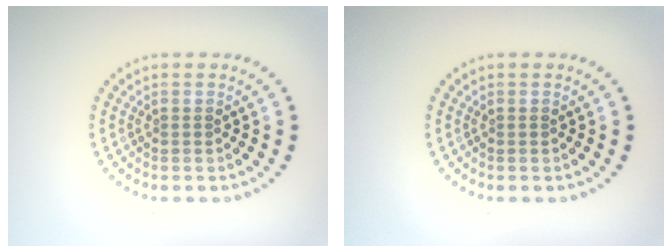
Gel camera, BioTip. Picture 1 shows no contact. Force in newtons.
{"total": 0.0}